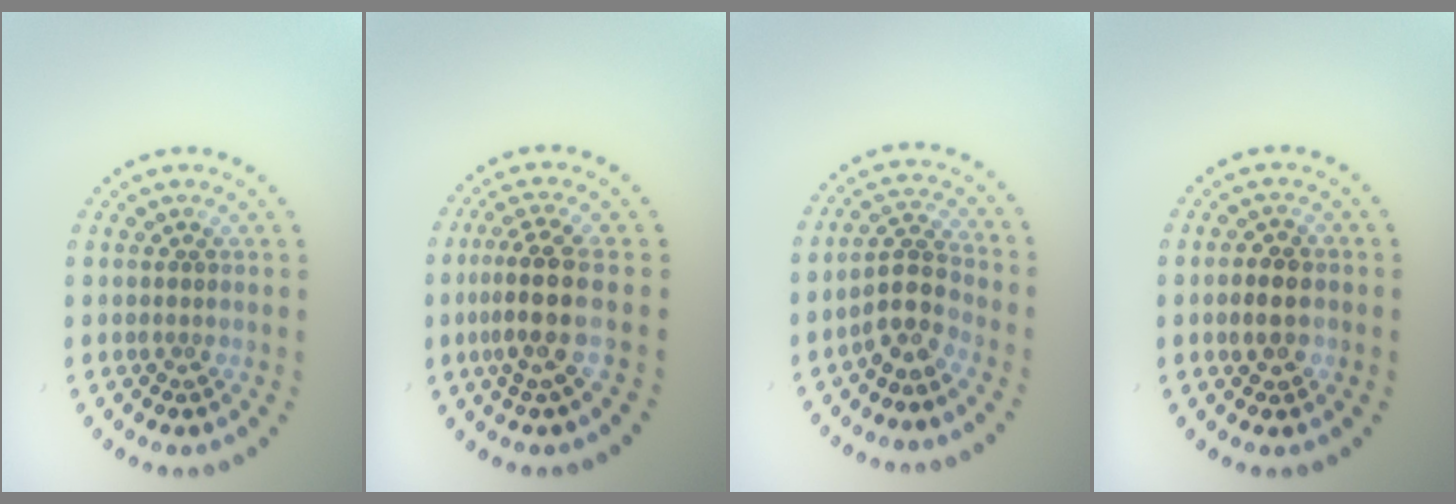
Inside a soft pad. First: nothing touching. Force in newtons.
{"total": 3.4, "press": 2.6, "slide": 2.1}
{"total": 3.0, "press": 2.3, "slide": 1.9}
{"total": 2.6, "press": 2.6, "slide": 0.3}